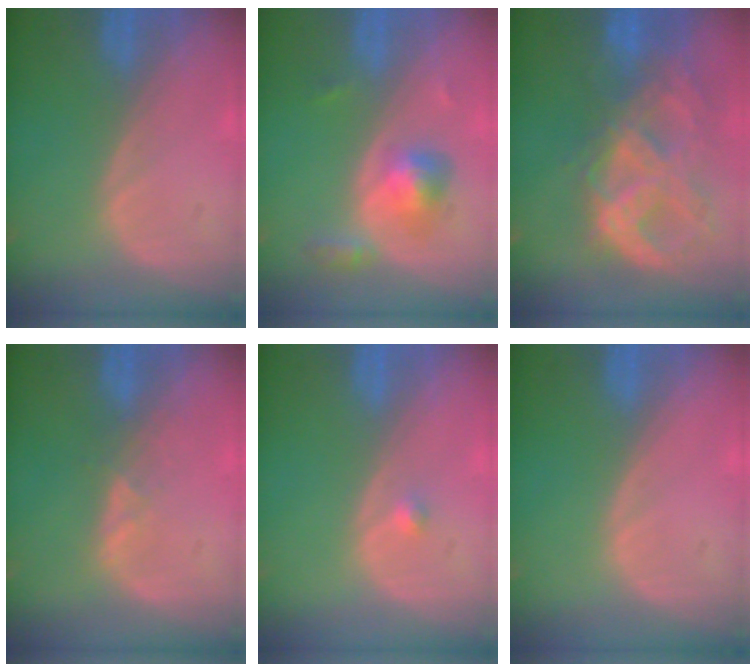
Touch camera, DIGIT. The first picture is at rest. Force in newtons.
{"total": 4.4, "press": 4.4, "slide": 0.2}
{"total": 10.9, "press": 9.2, "slide": 5.8}
{"total": 1.6, "press": 1.6, "slide": 0.3}
{"total": 0.9, "press": 0.7, "slide": 0.6}
{"total": 0.0}